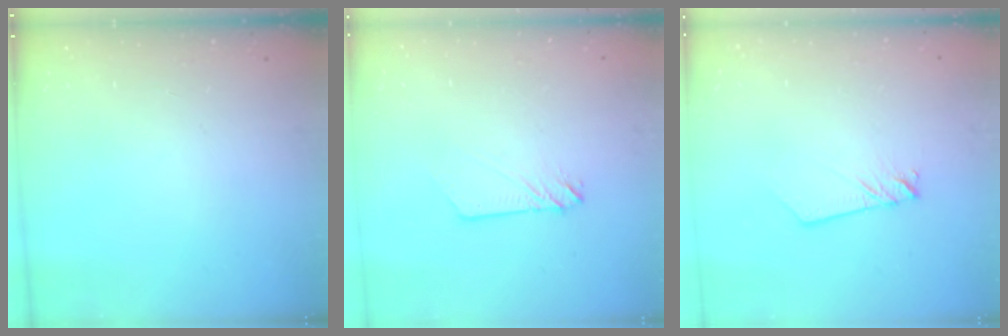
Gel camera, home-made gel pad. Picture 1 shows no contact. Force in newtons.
{"total": 2.4, "press": 2.4, "slide": 0.2}
{"total": 2.5, "press": 2.5, "slide": 0.1}